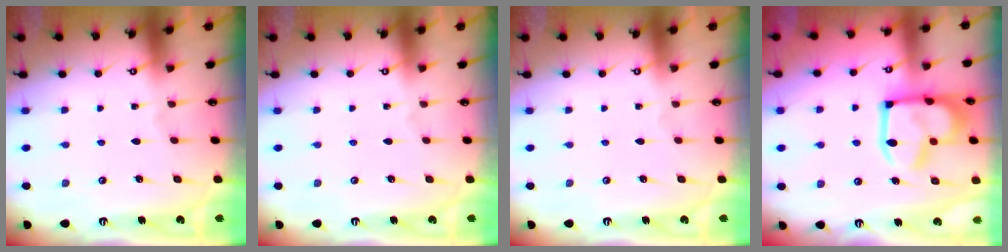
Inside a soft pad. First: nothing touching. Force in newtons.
{"total": 0.0}
{"total": 0.0}
{"total": 16.4, "press": 16.4, "slide": 1.2}